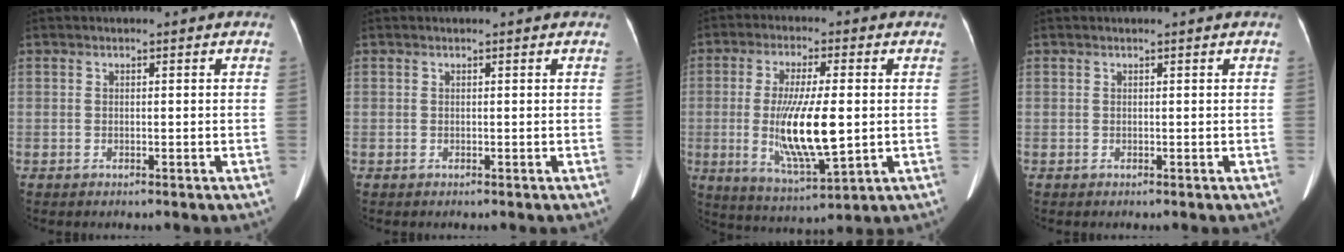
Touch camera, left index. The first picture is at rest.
{"total": 0.6, "force": [0.6, 0.0, 0.2], "torque": [-0.012, 0.001, 0.007]}
{"total": 12.5, "force": [-0.7, 2.5, 12.3], "torque": [-0.239, -0.018, -0.006]}
{"total": 0.0}